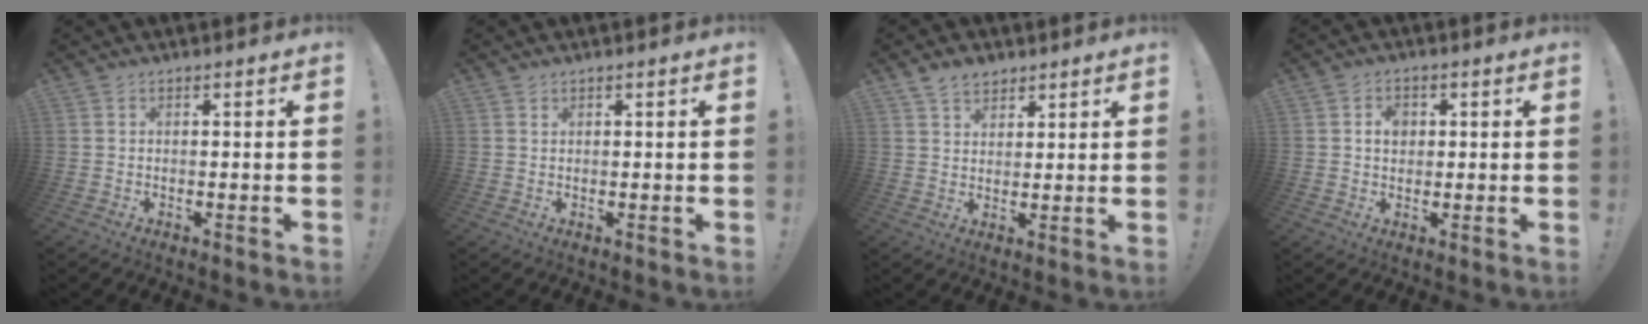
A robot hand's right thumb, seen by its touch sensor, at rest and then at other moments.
{"total": 0.6, "force": [0.5, 0.3, 0.1], "torque": [0.004, -0.003, 0.009]}
{"total": 5.5, "force": [3.9, 3.5, 1.7], "torque": [-0.029, -0.016, 0.074]}
{"total": 3.9, "force": [0.5, 3.2, 2.3], "torque": [-0.031, 0.001, 0.005]}